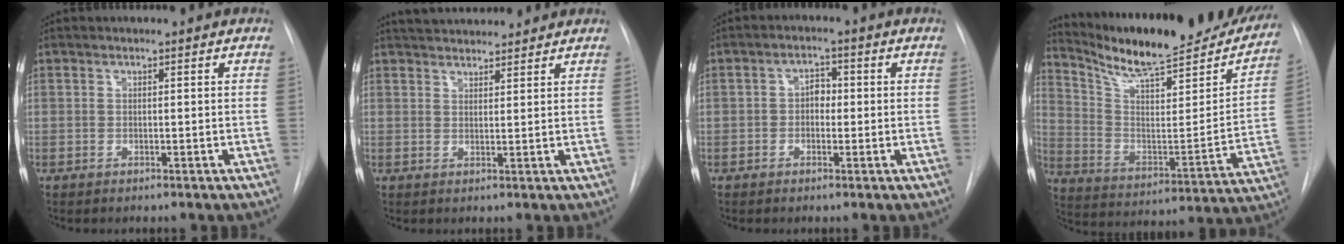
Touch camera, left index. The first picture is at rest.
{"total": 7.6, "force": [7.1, 1.6, 2.4], "torque": [-0.037, 0.025, 0.102]}
{"total": 2.8, "force": [-0.8, 1.8, 1.9], "torque": [-0.027, 0.008, -0.015]}
{"total": 25.6, "force": [22.6, 4.1, 11.3], "torque": [-0.181, -0.066, 0.323]}